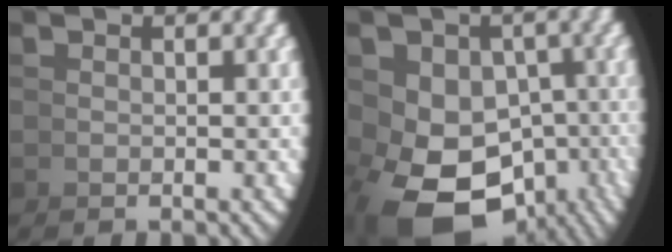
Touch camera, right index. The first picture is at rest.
{"total": 11.3, "force": [-4.6, 7.6, 7.0], "torque": [-0.158, -0.072, -0.036]}